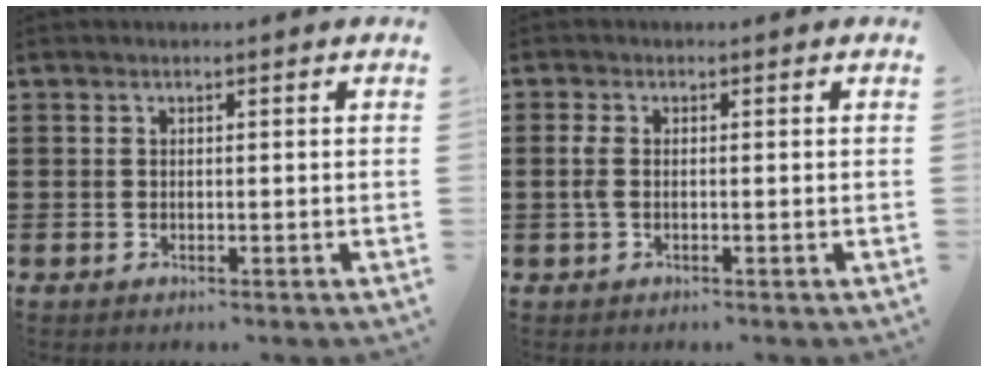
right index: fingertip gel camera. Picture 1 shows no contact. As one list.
[{"total": 1.9, "force": [-0.3, 0.8, 1.7], "torque": [-0.045, -0.004, -0.009]}]